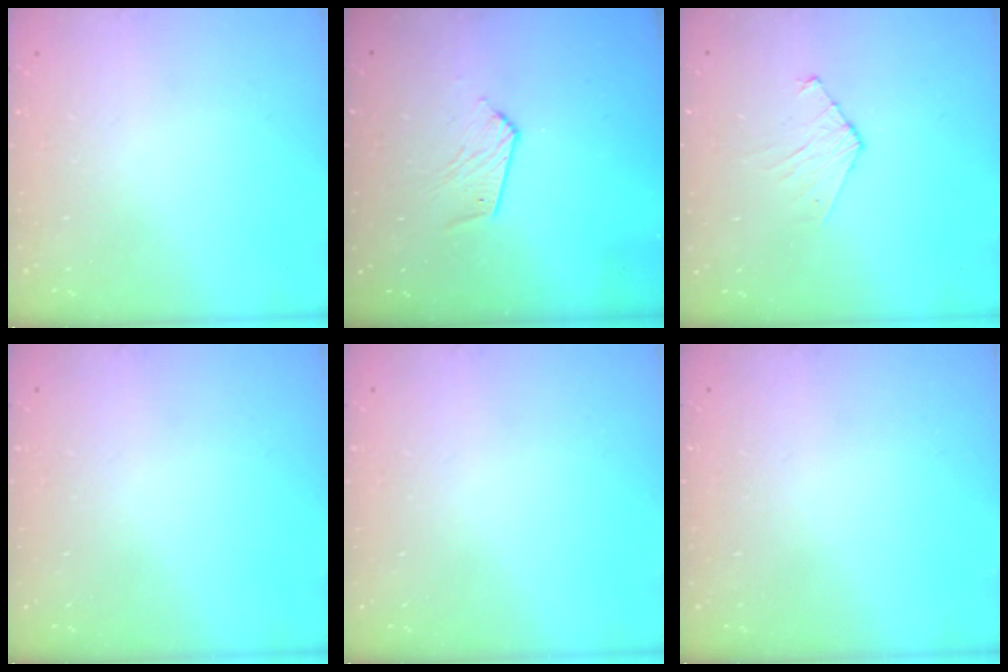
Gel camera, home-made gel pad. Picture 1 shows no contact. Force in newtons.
{"total": 6.5, "press": 6.5, "slide": 0.3}
{"total": 4.2, "press": 4.2, "slide": 0.4}
{"total": 0.0}
{"total": 0.0}
{"total": 0.0}